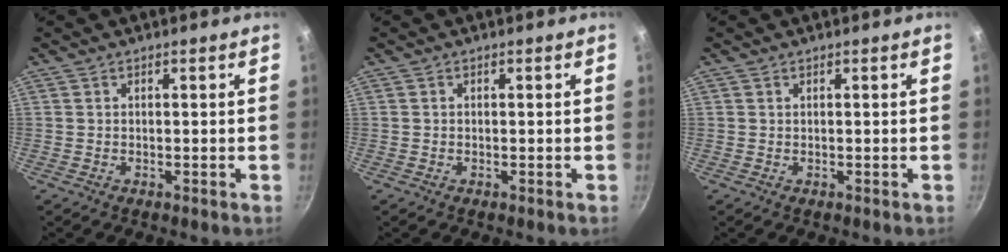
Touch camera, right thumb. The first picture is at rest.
{"total": 0.0}
{"total": 0.0}